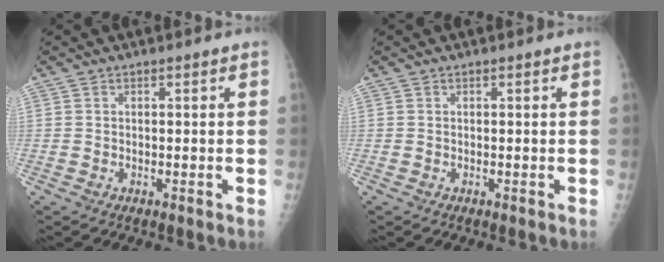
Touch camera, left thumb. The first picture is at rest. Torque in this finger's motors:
{"motor_torque": [0.38, -0.38, 0.08, 0.02, 0.00]}